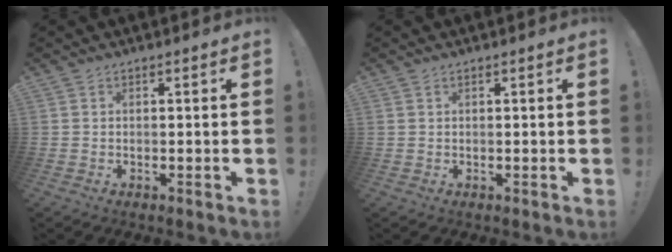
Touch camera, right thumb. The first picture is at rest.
{"total": 0.6, "force": [0.4, 0.4, 0.2], "torque": [-0.004, 0.000, 0.007]}